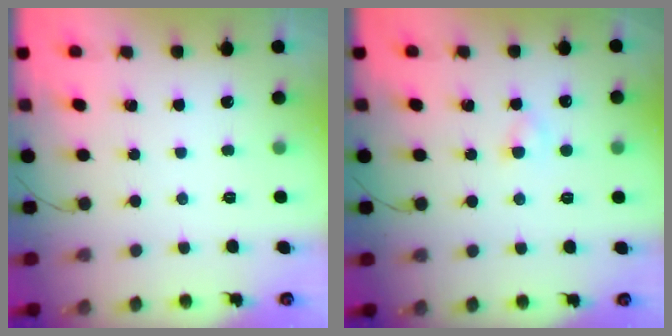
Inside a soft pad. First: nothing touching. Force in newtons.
{"total": 1.3, "press": 1.1, "slide": 0.7}